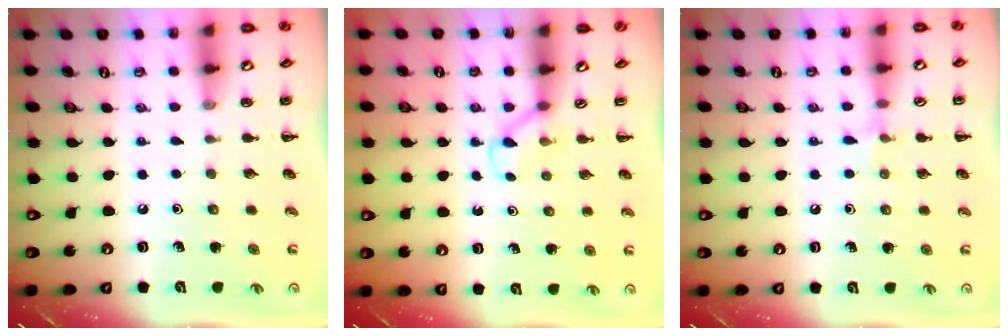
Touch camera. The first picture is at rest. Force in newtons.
{"total": 3.0, "press": 2.8, "slide": 1.1}
{"total": 4.9, "press": 4.6, "slide": 1.5}